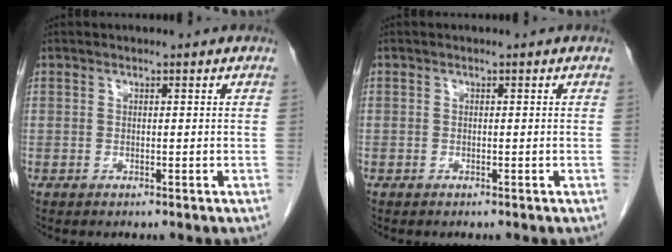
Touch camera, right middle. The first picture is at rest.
{"total": 0.0}